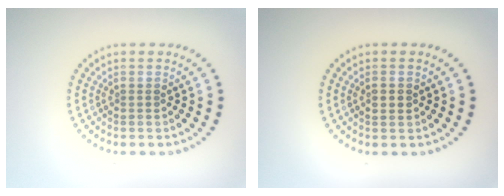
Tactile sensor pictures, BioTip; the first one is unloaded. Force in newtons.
{"total": 0.9, "press": 0.9, "slide": 0.0}